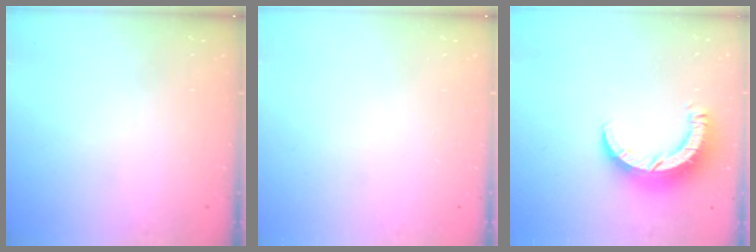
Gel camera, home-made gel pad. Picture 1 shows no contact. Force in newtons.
{"total": 0.0}
{"total": 9.9, "press": 9.8, "slide": 1.0}